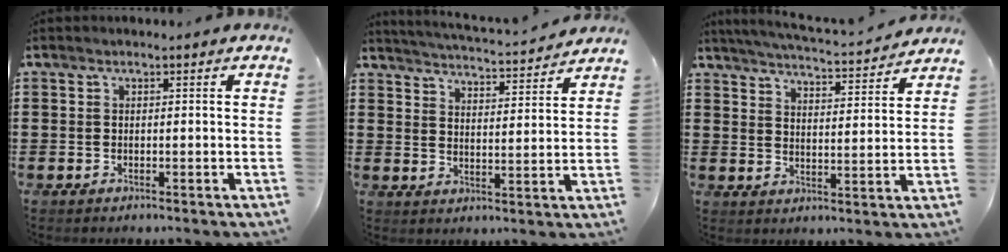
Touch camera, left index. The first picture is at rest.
{"total": 3.9, "force": [3.8, -0.5, 0.5], "torque": [-0.029, -0.030, 0.060]}
{"total": 4.3, "force": [4.2, -0.5, 1.0], "torque": [-0.039, -0.033, 0.068]}